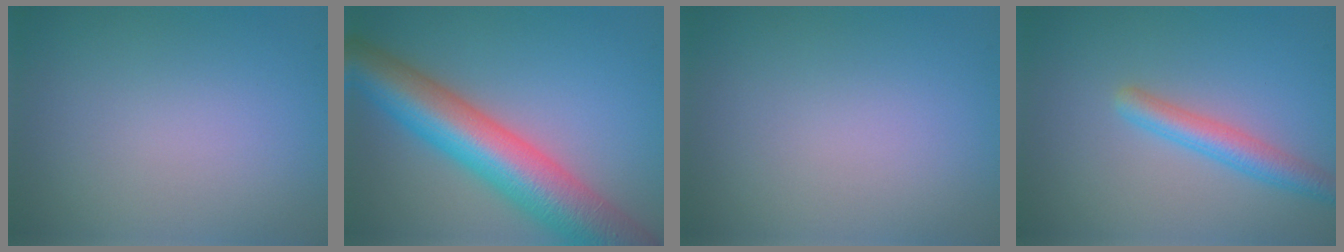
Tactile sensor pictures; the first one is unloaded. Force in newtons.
{"total": 11.3, "press": 11.2, "slide": 0.5}
{"total": 0.0}
{"total": 3.0, "press": 3.0, "slide": 0.2}